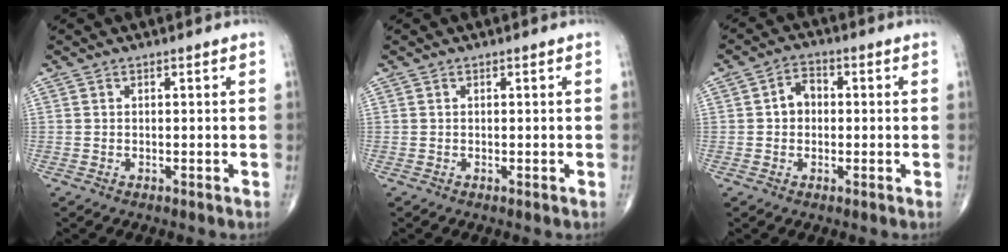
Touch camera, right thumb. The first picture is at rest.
{"total": 0.0}
{"total": 4.2, "force": [0.0, 3.4, 2.5], "torque": [-0.026, 0.017, -0.008]}